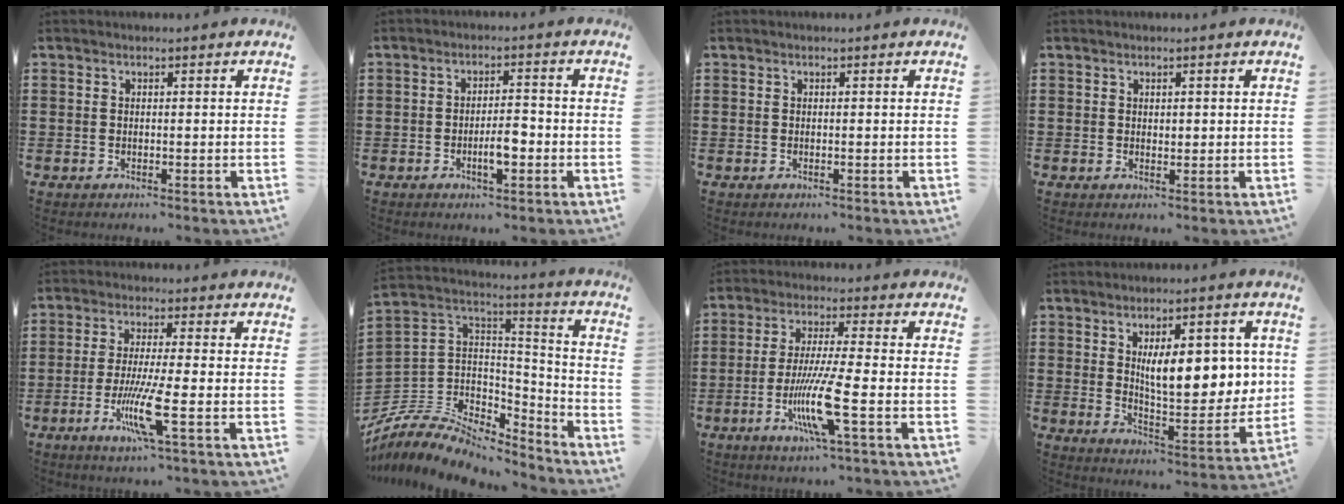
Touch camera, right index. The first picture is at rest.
{"total": 4.3, "force": [-1.5, 1.3, 3.8], "torque": [-0.072, 0.005, -0.028]}
{"total": 0.0}
{"total": 0.8, "force": [0.4, 0.5, 0.3], "torque": [-0.008, 0.002, 0.008]}
{"total": 8.5, "force": [-2.9, 0.5, 8.0], "torque": [-0.157, -0.019, -0.054]}
{"total": 8.0, "force": [-6.2, 4.2, 3.0], "torque": [-0.073, 0.002, -0.118]}
{"total": 10.4, "force": [-3.7, 0.6, 9.8], "torque": [-0.200, -0.021, -0.073]}
{"total": 10.5, "force": [2.5, 4.3, 9.2], "torque": [-0.140, -0.003, 0.036]}